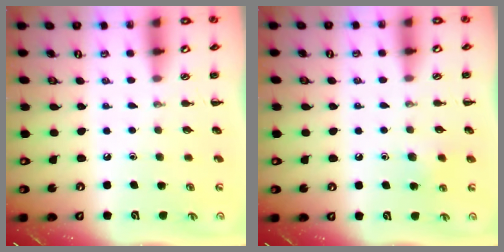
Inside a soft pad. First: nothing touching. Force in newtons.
{"total": 5.5, "press": 5.2, "slide": 1.6}